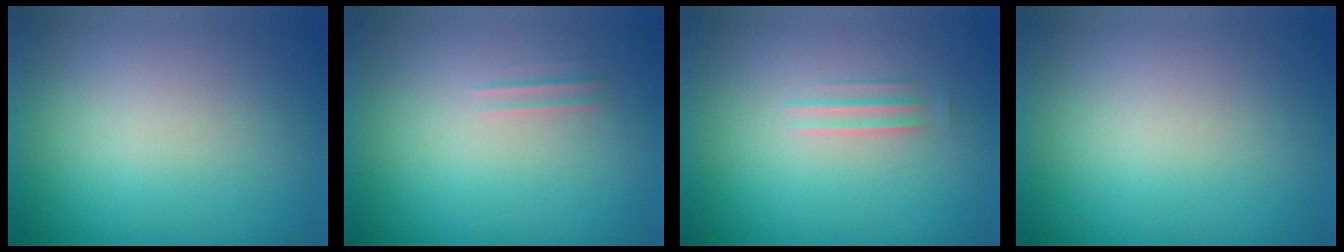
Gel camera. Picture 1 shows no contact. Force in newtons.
{"total": 1.8}
{"total": 1.6}
{"total": 1.2}